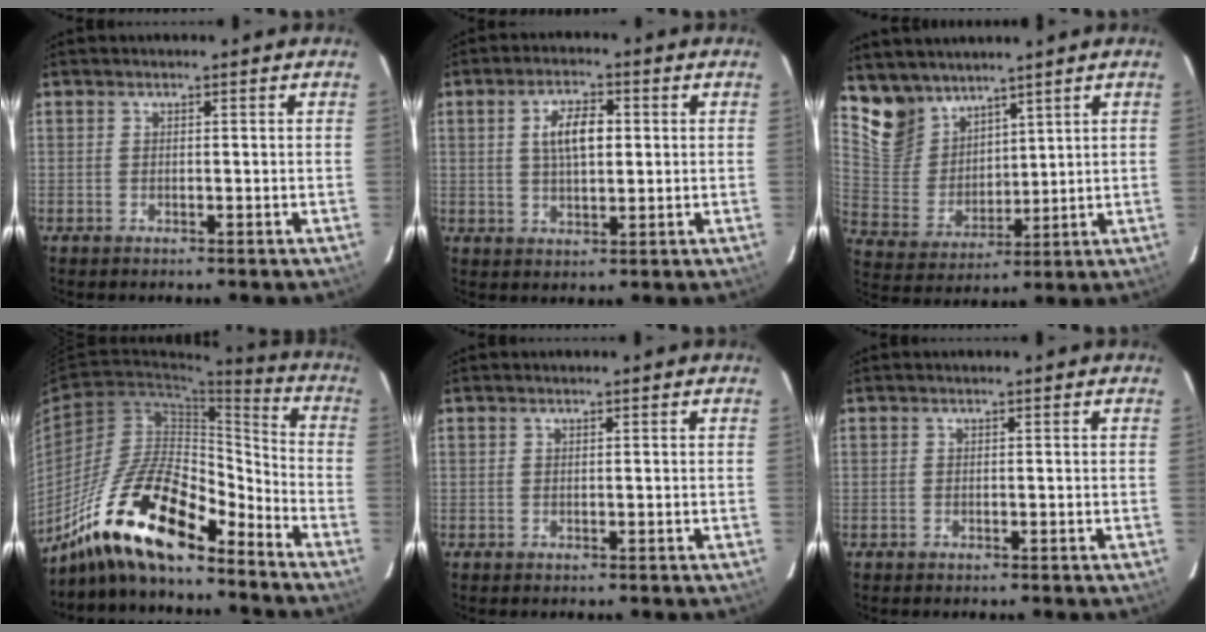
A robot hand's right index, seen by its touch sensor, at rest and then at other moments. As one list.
[{"total": 6.6, "force": [1.3, 3.1, 5.8], "torque": [-0.106, 0.010, 0.027]}, {"total": 9.9, "force": [7.9, 5.7, 1.7], "torque": [-0.039, 0.012, 0.177]}, {"total": 18.4, "force": [-13.8, 5.0, 11.0], "torque": [-0.211, -0.001, -0.256]}, {"total": 0.0}, {"total": 0.0}]